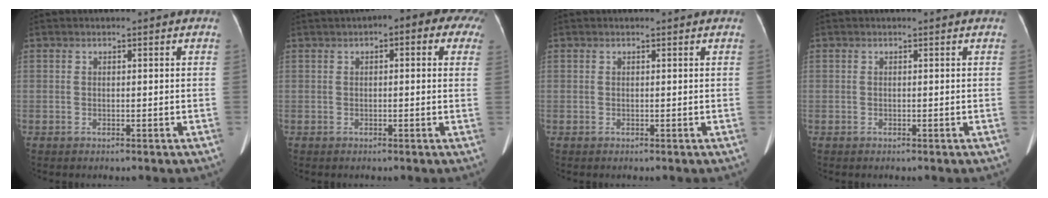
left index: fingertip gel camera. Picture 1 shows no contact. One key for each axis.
{"total": 8.5, "fx": 4.0, "fy": 3.2, "fz": 6.8, "tx": -0.069, "ty": 0.043, "tz": 0.040}
{"total": 2.2, "fx": 2.0, "fy": 0.2, "fz": 0.9, "tx": -0.010, "ty": 0.025, "tz": 0.026}
{"total": 0.0}